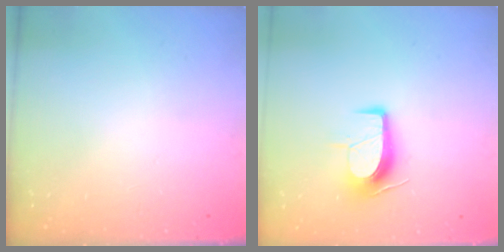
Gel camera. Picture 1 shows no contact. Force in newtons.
{"total": 10.2, "press": 10.2, "slide": 0.8}